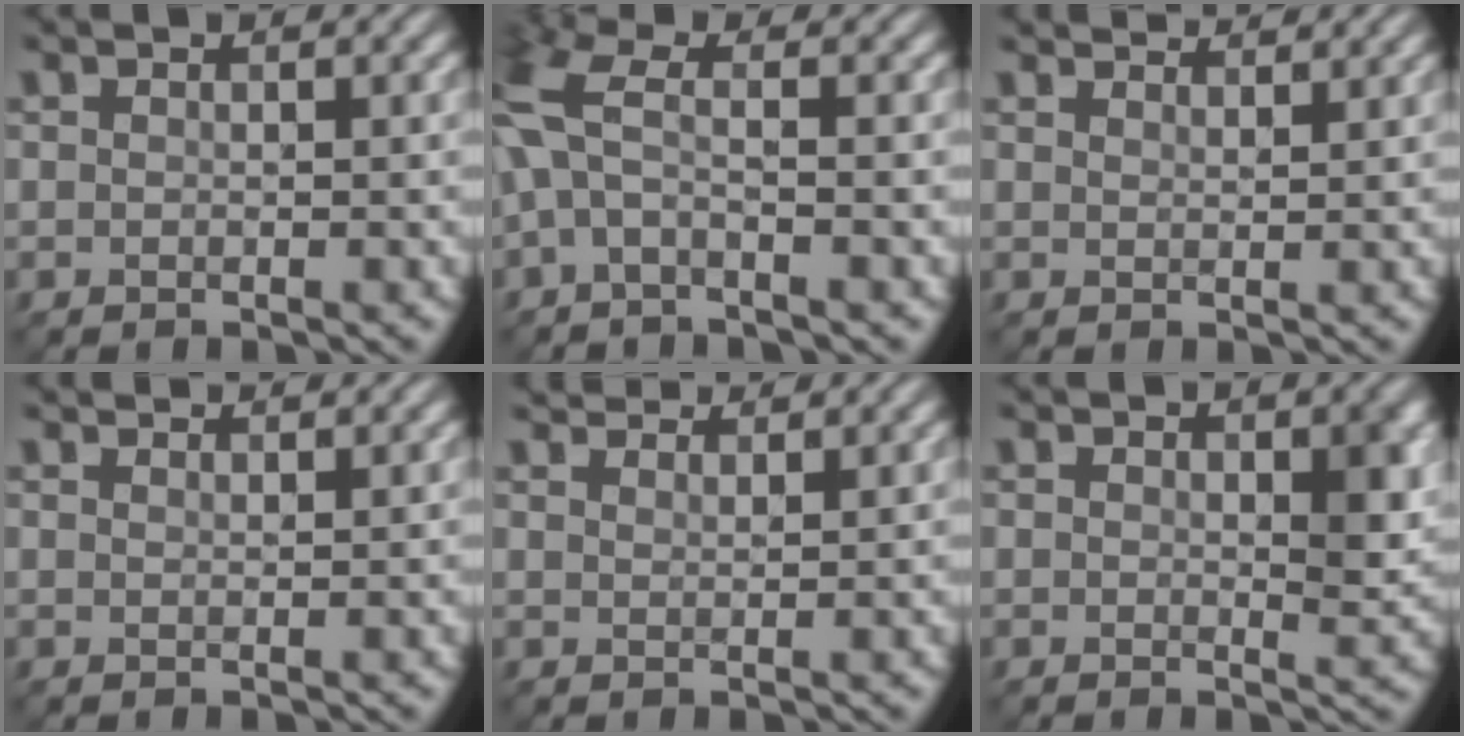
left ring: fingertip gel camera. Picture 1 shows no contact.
{"total": 4.5, "force": [-0.2, 1.8, 4.1], "torque": [-0.111, 0.007, -0.015]}
{"total": 3.7, "force": [3.5, 0.6, 1.1], "torque": [-0.007, 0.003, 0.035]}
{"total": 2.5, "force": [2.3, 0.4, 0.7], "torque": [-0.006, -0.001, 0.023]}
{"total": 4.4, "force": [4.1, 0.9, 1.4], "torque": [-0.020, 0.005, 0.053]}
{"total": 2.9, "force": [0.6, 1.0, 2.7], "torque": [-0.031, -0.006, 0.010]}